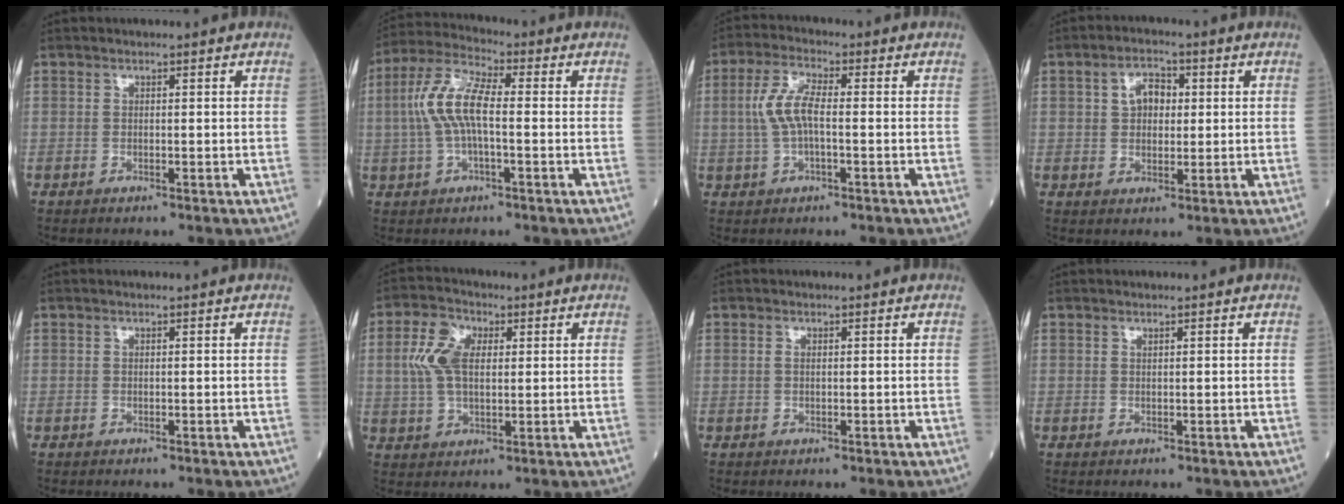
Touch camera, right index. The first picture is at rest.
{"total": 8.8, "force": [-0.1, 2.6, 8.4], "torque": [-0.191, 0.022, -0.005]}
{"total": 5.8, "force": [0.0, 1.7, 5.6], "torque": [-0.129, 0.014, -0.002]}
{"total": 4.6, "force": [1.0, 3.2, 3.3], "torque": [-0.053, 0.013, 0.016]}
{"total": 0.0}
{"total": 7.4, "force": [1.6, 4.2, 5.9], "torque": [-0.138, 0.017, 0.033]}
{"total": 0.6, "force": [0.1, 0.3, 0.4], "torque": [-0.012, 0.002, 0.003]}
{"total": 0.0}